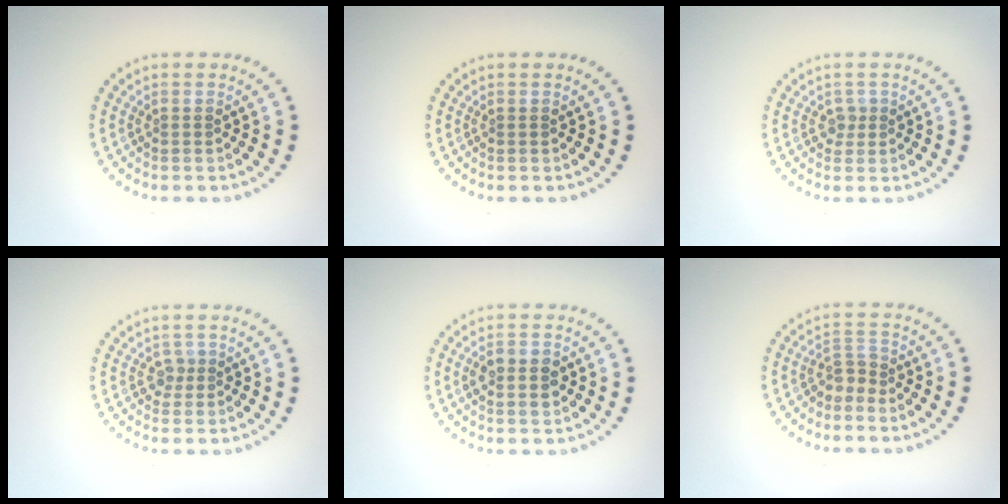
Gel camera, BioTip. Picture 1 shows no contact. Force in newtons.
{"total": 0.0}
{"total": 1.2, "press": 1.0, "slide": 0.6}
{"total": 1.2, "press": 1.0, "slide": 0.7}
{"total": 2.8, "press": 2.8, "slide": 0.0}
{"total": 1.9, "press": 1.3, "slide": 1.4}